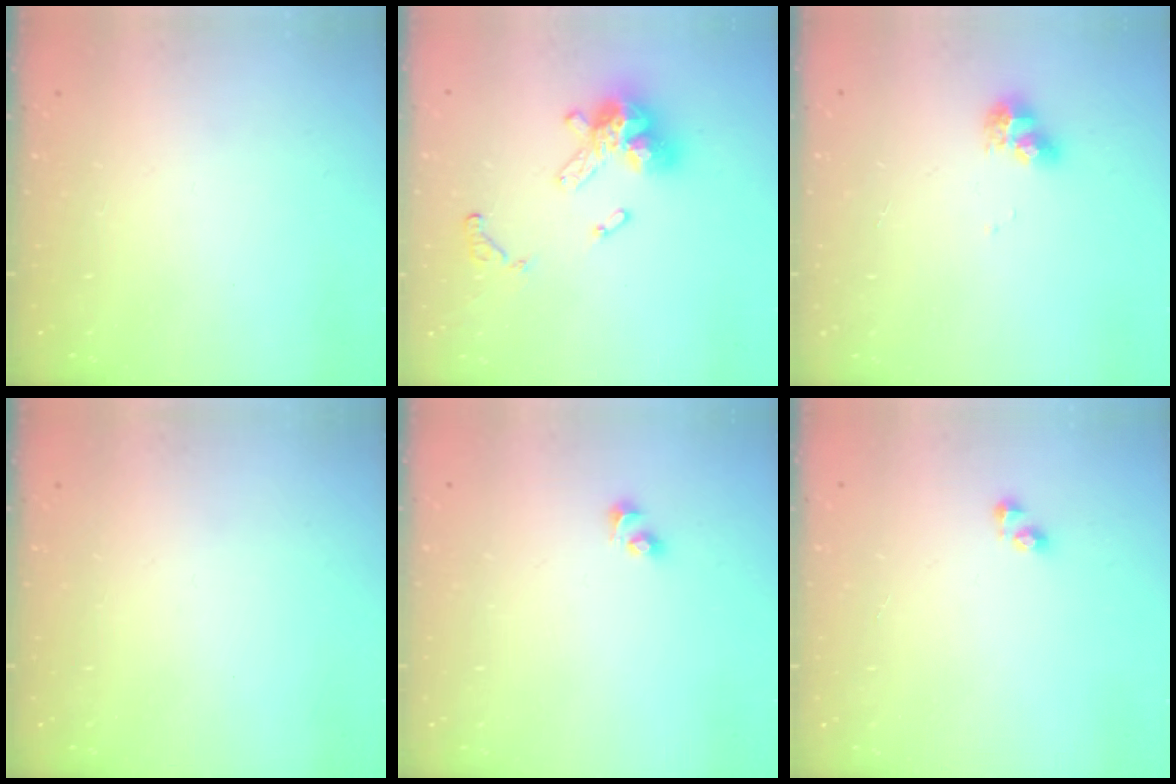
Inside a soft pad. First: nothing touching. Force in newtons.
{"total": 13.8, "press": 13.8, "slide": 1.0}
{"total": 7.4, "press": 7.4, "slide": 0.5}
{"total": 0.0}
{"total": 2.7, "press": 2.5, "slide": 1.2}
{"total": 3.4, "press": 3.4, "slide": 0.0}